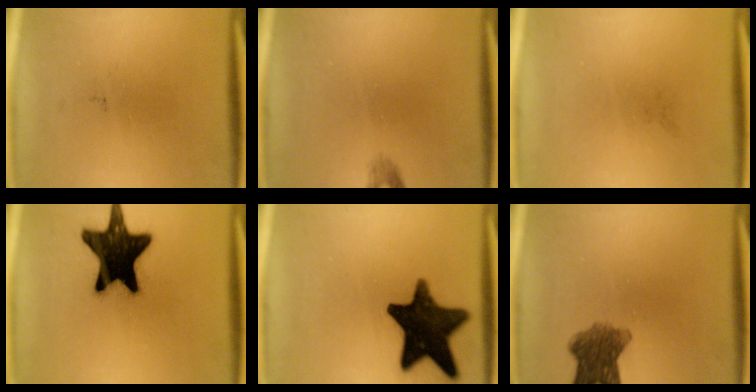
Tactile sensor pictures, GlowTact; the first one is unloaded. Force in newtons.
{"total": 1.0}
{"total": 0.0}
{"total": 19.3}
{"total": 16.1}
{"total": 7.0}